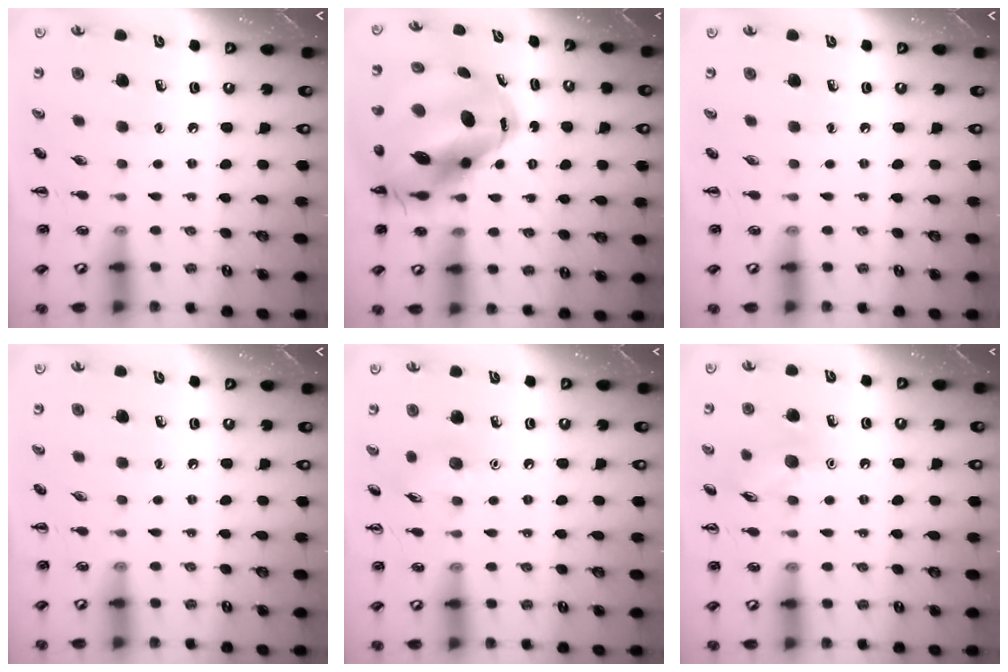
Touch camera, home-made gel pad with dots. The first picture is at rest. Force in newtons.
{"total": 16.1, "press": 15.4, "slide": 4.6}
{"total": 0.0}
{"total": 0.0}
{"total": 6.2, "press": 6.1, "slide": 1.4}
{"total": 8.3, "press": 8.3, "slide": 1.1}